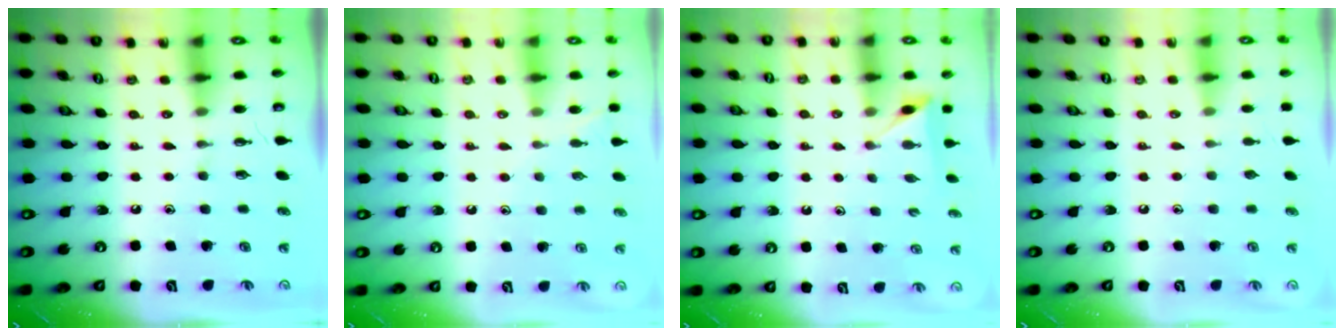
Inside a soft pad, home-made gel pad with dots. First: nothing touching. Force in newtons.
{"total": 4.6, "press": 4.6, "slide": 0.5}
{"total": 2.5, "press": 2.5, "slide": 0.3}
{"total": 0.0}